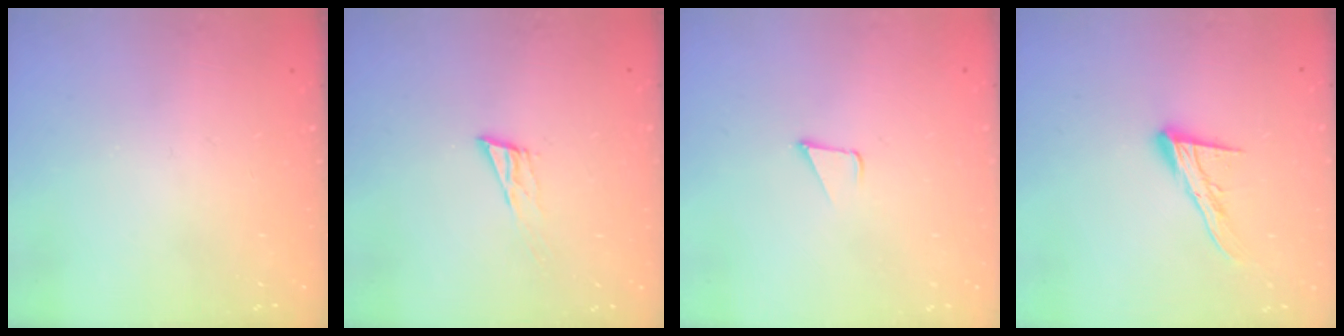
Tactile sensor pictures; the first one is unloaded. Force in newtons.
{"total": 6.4, "press": 6.4, "slide": 1.0}
{"total": 1.7, "press": 1.7, "slide": 0.1}
{"total": 12.0, "press": 12.0, "slide": 1.0}